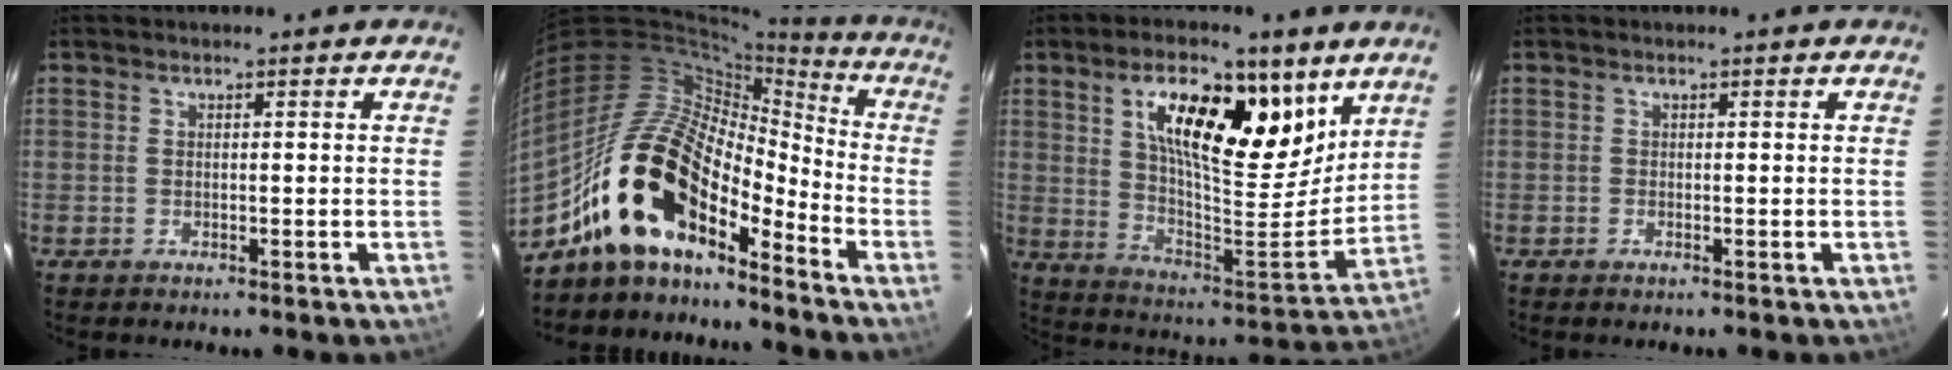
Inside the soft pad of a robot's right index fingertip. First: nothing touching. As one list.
[{"total": 20.4, "force": [-13.8, 8.5, 12.3], "torque": [-0.234, -0.006, -0.271]}, {"total": 20.3, "force": [10.6, 8.0, 15.3], "torque": [-0.244, 0.011, 0.182]}, {"total": 0.0}]